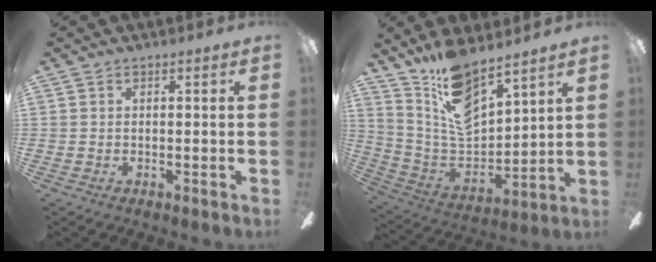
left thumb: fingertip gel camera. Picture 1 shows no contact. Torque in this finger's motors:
{"motor_torque": [0.32, 0.37, 0.09, -0.18, 0.06]}